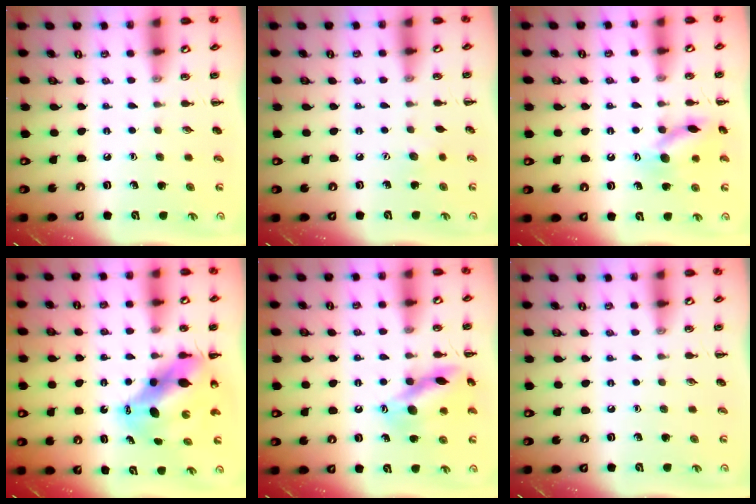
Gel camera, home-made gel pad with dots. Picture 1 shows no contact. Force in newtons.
{"total": 3.1, "press": 3.0, "slide": 0.8}
{"total": 12.5, "press": 12.5, "slide": 1.0}
{"total": 9.9, "press": 9.6, "slide": 2.6}
{"total": 14.7, "press": 14.6, "slide": 1.4}
{"total": 0.0}